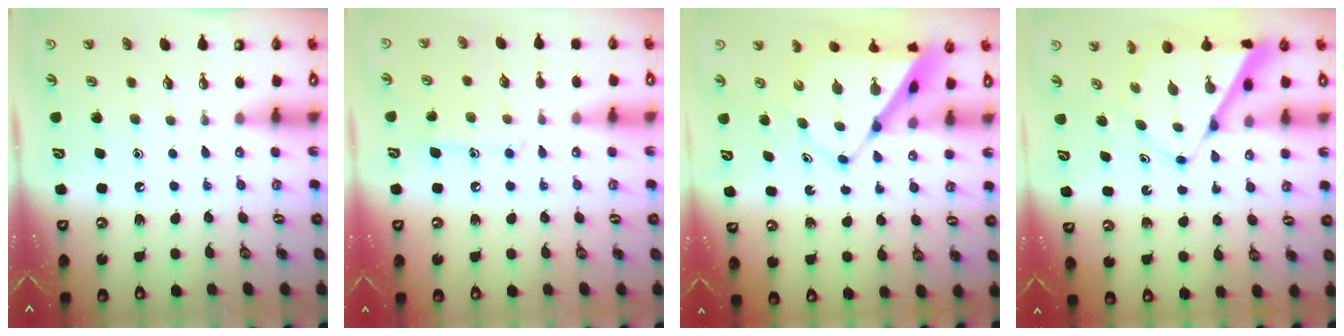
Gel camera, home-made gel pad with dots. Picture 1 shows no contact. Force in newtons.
{"total": 8.8, "press": 8.7, "slide": 0.7}
{"total": 9.3, "press": 9.3, "slide": 0.6}
{"total": 7.6, "press": 7.6, "slide": 0.4}